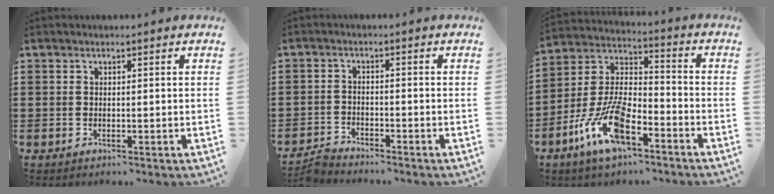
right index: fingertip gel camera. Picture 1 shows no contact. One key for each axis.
{"total": 2.6, "fx": -2.6, "fy": 0.2, "fz": 0.1, "tx": -0.007, "ty": 0.004, "tz": -0.055}
{"total": 12.2, "fx": -7.0, "fy": 5.0, "fz": 8.6, "tx": -0.192, "ty": 0.010, "tz": -0.134}